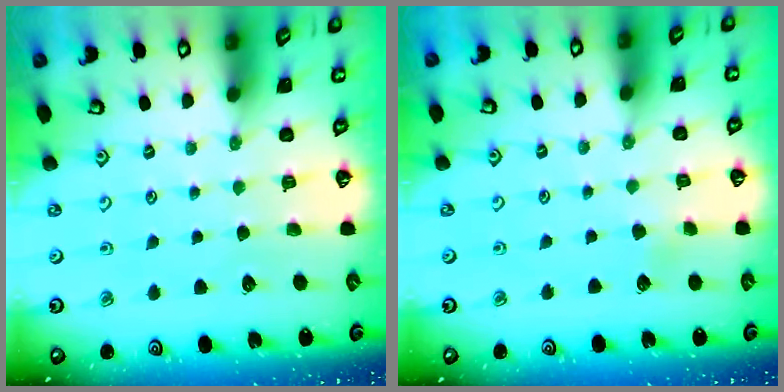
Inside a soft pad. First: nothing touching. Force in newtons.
{"total": 2.4, "press": 2.4, "slide": 0.3}